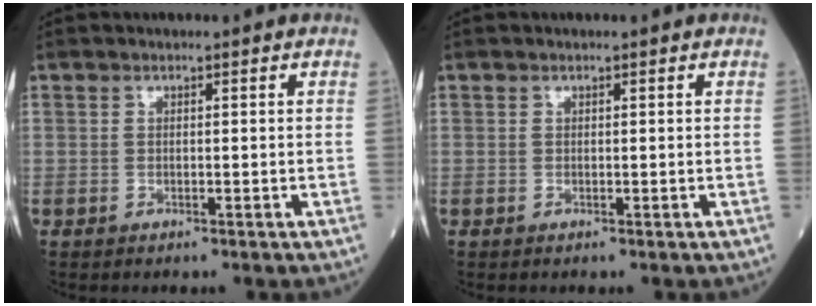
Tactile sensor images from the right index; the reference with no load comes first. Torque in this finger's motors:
{"motor_torque": [0.07, 0.00, 0.05, 0.01]}